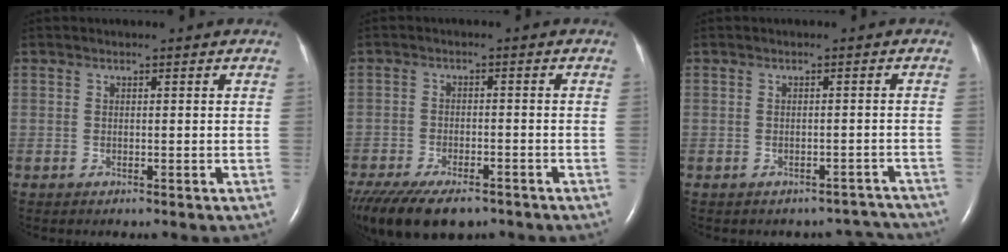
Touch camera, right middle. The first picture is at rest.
{"total": 14.8, "force": [-10.7, 6.0, 8.3], "torque": [-0.194, -0.031, -0.164]}
{"total": 4.7, "force": [-4.3, 1.9, -0.7], "torque": [0.023, 0.023, -0.040]}